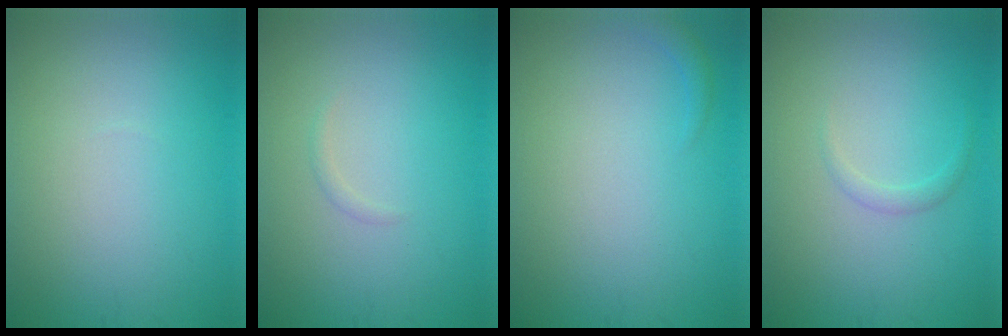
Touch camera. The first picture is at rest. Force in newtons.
{"total": 0.6, "press": 0.6, "slide": 0.0}
{"total": 0.9, "press": 0.9, "slide": 0.1}
{"total": 1.0, "press": 1.0, "slide": 0.1}